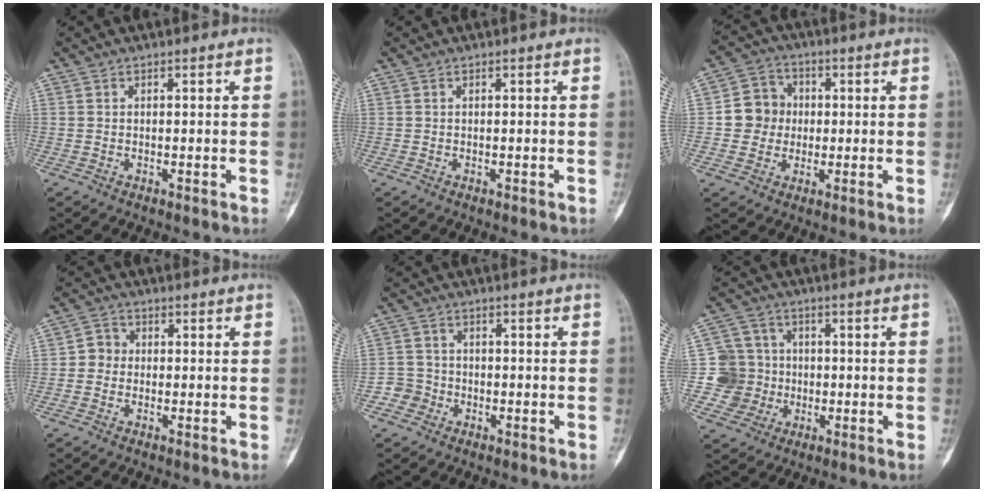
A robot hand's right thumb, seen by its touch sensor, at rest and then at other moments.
{"total": 0.0}
{"total": 7.5, "force": [-0.1, 7.0, 2.5], "torque": [-0.009, 0.013, -0.011]}
{"total": 3.0, "force": [-0.4, 2.7, 1.1], "torque": [0.000, 0.009, -0.017]}
{"total": 3.5, "force": [-1.5, 3.1, 0.0], "torque": [0.023, 0.017, -0.038]}
{"total": 8.8, "force": [-1.2, 8.7, 0.7], "torque": [0.028, 0.020, -0.024]}